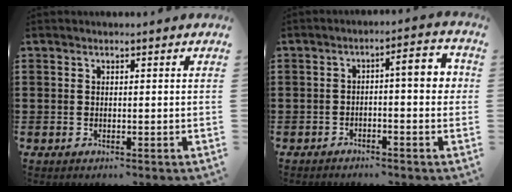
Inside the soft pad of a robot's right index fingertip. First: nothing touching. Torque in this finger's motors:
{"motor_torque": [0.50, 0.26, 0.52, 0.04]}